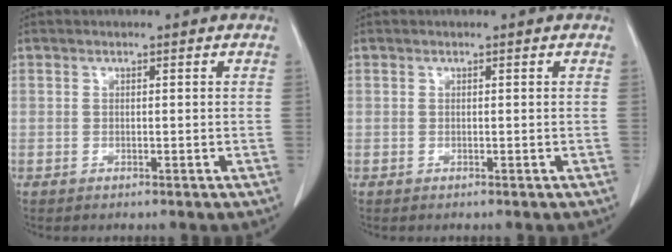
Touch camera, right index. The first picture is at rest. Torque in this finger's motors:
{"motor_torque": [0.00, 0.00, 0.01, 0.00]}